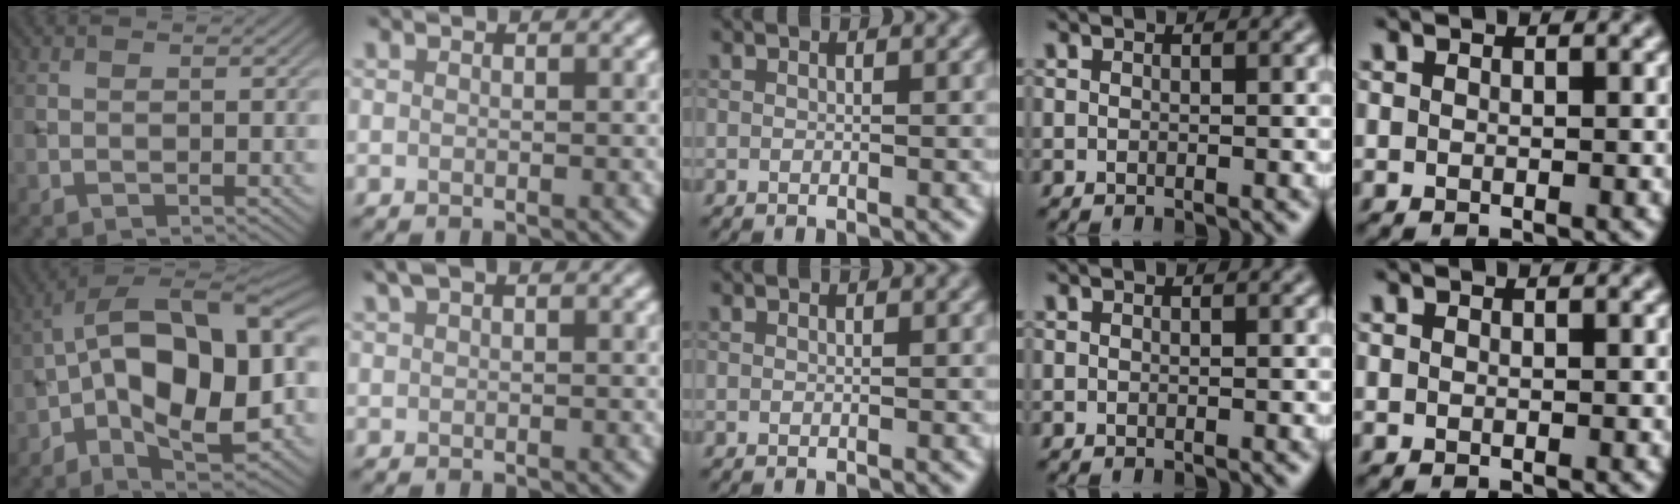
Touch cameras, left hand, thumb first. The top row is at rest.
{"thumb": {"total": 16.5, "force": [-2.3, 8.6, 13.9], "torque": [-0.229, 0.019, -0.055]}, "index": {"total": 1.3, "force": [0.9, 0.6, 0.8], "torque": [-0.010, 0.012, 0.015]}}